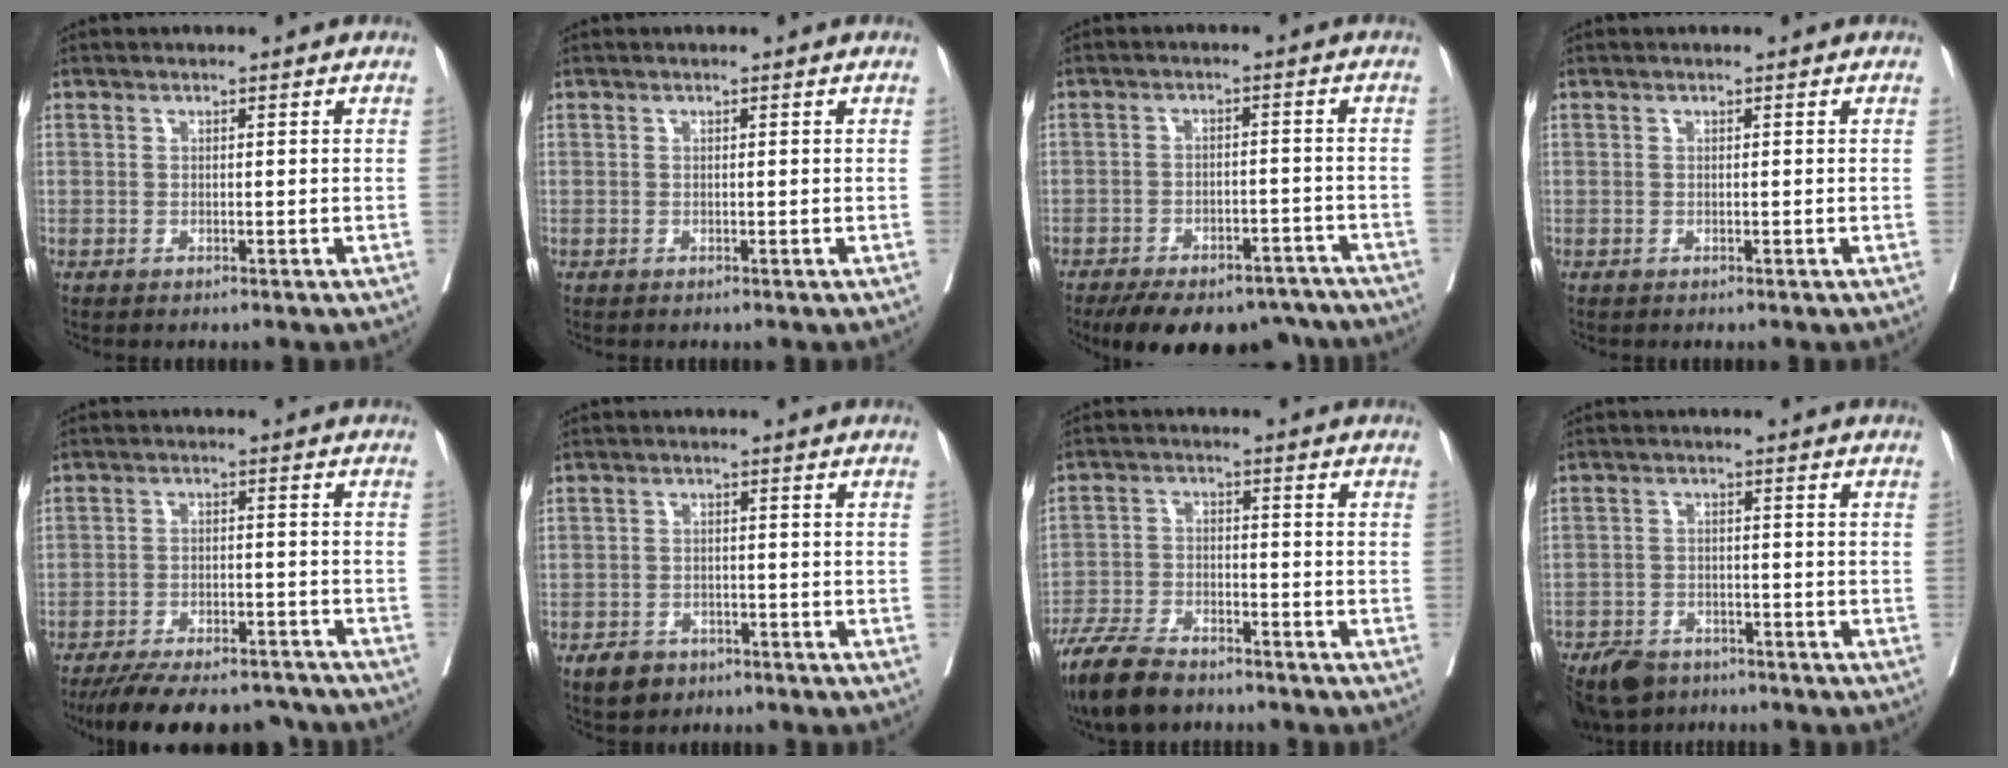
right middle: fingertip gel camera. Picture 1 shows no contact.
{"total": 0.0}
{"total": 17.2, "force": [-14.0, 7.4, 6.7], "torque": [-0.123, 0.003, -0.181]}
{"total": 0.0}
{"total": 15.7, "force": [-14.0, 4.2, 5.7], "torque": [-0.116, -0.006, -0.199]}
{"total": 3.9, "force": [-2.6, 2.6, 1.2], "torque": [-0.028, 0.002, -0.038]}
{"total": 9.8, "force": [-8.1, 3.0, 4.7], "torque": [-0.095, -0.023, -0.148]}
{"total": 9.2, "force": [-7.5, 4.3, 3.3], "torque": [-0.059, -0.011, -0.120]}